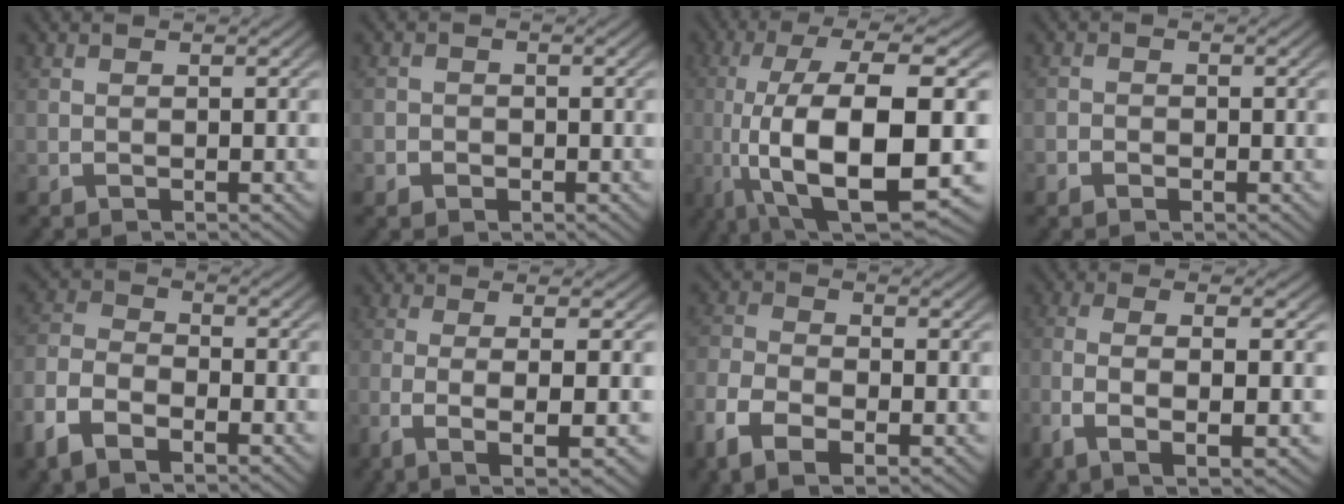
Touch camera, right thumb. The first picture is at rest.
{"total": 1.5, "force": [-0.6, 1.3, 0.2], "torque": [0.002, -0.002, -0.016]}
{"total": 16.7, "force": [-1.9, 7.9, 14.6], "torque": [-0.316, -0.060, 0.009]}
{"total": 1.1, "force": [-0.6, 0.9, 0.2], "torque": [-0.002, -0.001, -0.017]}
{"total": 5.4, "force": [-2.1, 3.8, 3.3], "torque": [-0.082, -0.011, -0.039]}
{"total": 6.8, "force": [-1.3, 1.8, 6.4], "torque": [-0.126, -0.014, -0.010]}
{"total": 5.0, "force": [-1.8, 3.1, 3.5], "torque": [-0.078, -0.010, -0.029]}
{"total": 7.8, "force": [-1.3, 3.1, 7.1], "torque": [-0.151, -0.013, -0.011]}